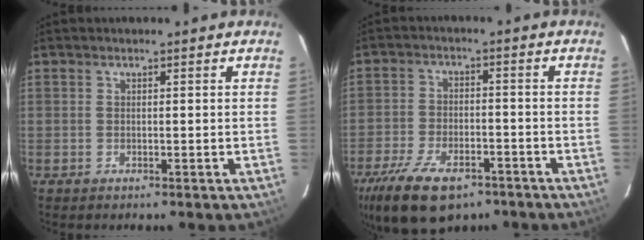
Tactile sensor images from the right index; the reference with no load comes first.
{"total": 16.2, "force": [-10.6, 7.7, 9.5], "torque": [-0.215, -0.025, -0.176]}